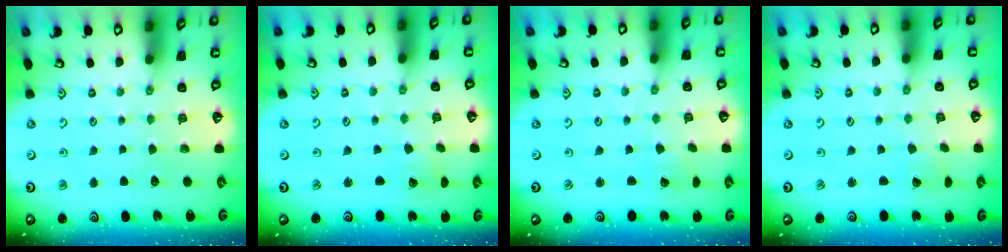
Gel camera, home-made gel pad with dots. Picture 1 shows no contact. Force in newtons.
{"total": 1.5, "press": 1.5, "slide": 0.2}
{"total": 1.0, "press": 1.0, "slide": 0.1}
{"total": 1.0, "press": 1.0, "slide": 0.1}